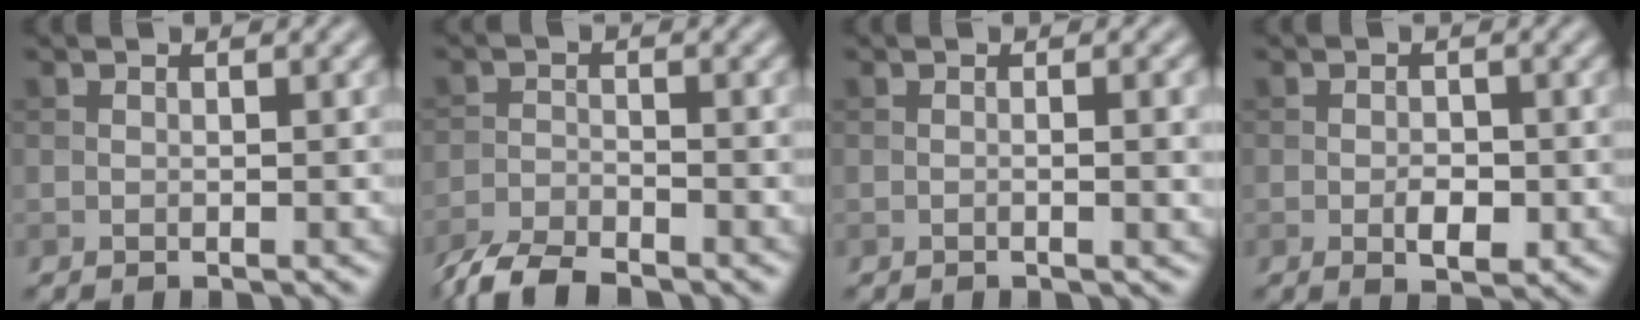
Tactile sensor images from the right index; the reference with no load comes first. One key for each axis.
{"total": 4.9, "fx": -4.3, "fy": 1.3, "fz": 2.0, "tx": -0.035, "ty": -0.009, "tz": -0.091}
{"total": 2.4, "fx": -0.3, "fy": 0.6, "fz": 2.3, "tx": -0.032, "ty": -0.003, "tz": -0.007}
{"total": 2.5, "fx": -0.8, "fy": 1.3, "fz": 2.0, "tx": -0.029, "ty": -0.001, "tz": -0.013}